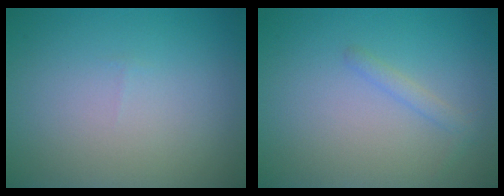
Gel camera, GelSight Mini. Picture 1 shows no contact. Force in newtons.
{"total": 1.1, "press": 1.1, "slide": 0.0}